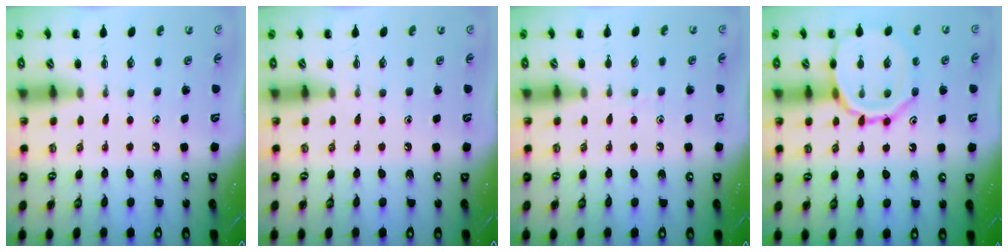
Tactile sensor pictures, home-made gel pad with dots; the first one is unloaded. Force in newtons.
{"total": 0.0}
{"total": 4.6, "press": 4.4, "slide": 1.2}
{"total": 14.0, "press": 13.9, "slide": 1.3}